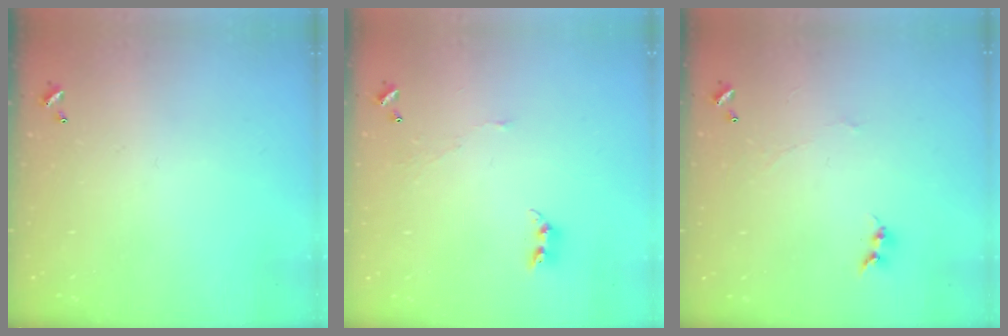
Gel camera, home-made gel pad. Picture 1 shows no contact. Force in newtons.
{"total": 4.6, "press": 4.6, "slide": 0.5}
{"total": 0.6, "press": 0.3, "slide": 0.5}